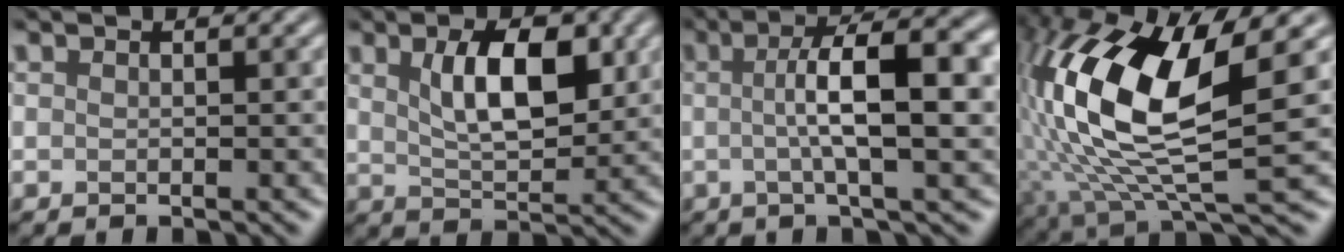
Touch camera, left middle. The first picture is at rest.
{"total": 3.4, "force": [0.7, 0.6, 3.3], "torque": [-0.085, -0.026, 0.053]}
{"total": 7.4, "force": [-0.1, 0.3, 7.4], "torque": [-0.107, -0.005, 0.029]}
{"total": 11.5, "force": [0.5, 3.3, 11.0], "torque": [-0.273, -0.026, 0.052]}